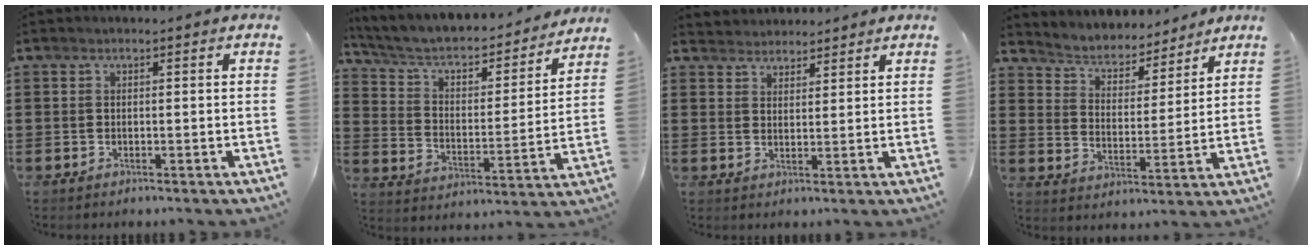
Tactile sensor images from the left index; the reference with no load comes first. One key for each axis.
{"total": 5.0, "fx": 3.8, "fy": 2.3, "fz": 2.3, "tx": -0.067, "ty": -0.031, "tz": 0.057}
{"total": 3.1, "fx": 2.9, "fy": 1.0, "fz": -0.6, "tx": 0.000, "ty": -0.004, "tz": 0.056}
{"total": 4.3, "fx": 4.2, "fy": 1.0, "fz": 0.0, "tx": -0.028, "ty": -0.031, "tz": 0.069}